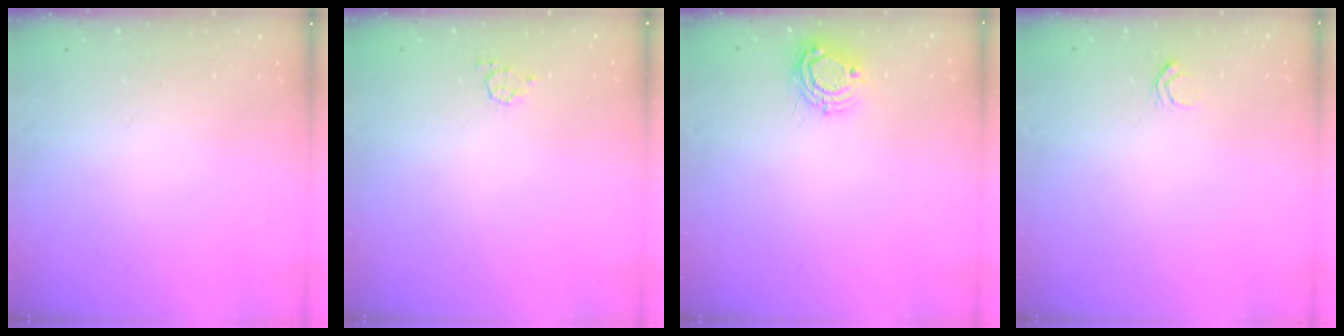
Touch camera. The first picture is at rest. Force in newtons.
{"total": 3.3, "press": 3.3, "slide": 0.3}
{"total": 7.9, "press": 7.9, "slide": 0.7}
{"total": 3.3, "press": 3.2, "slide": 0.4}